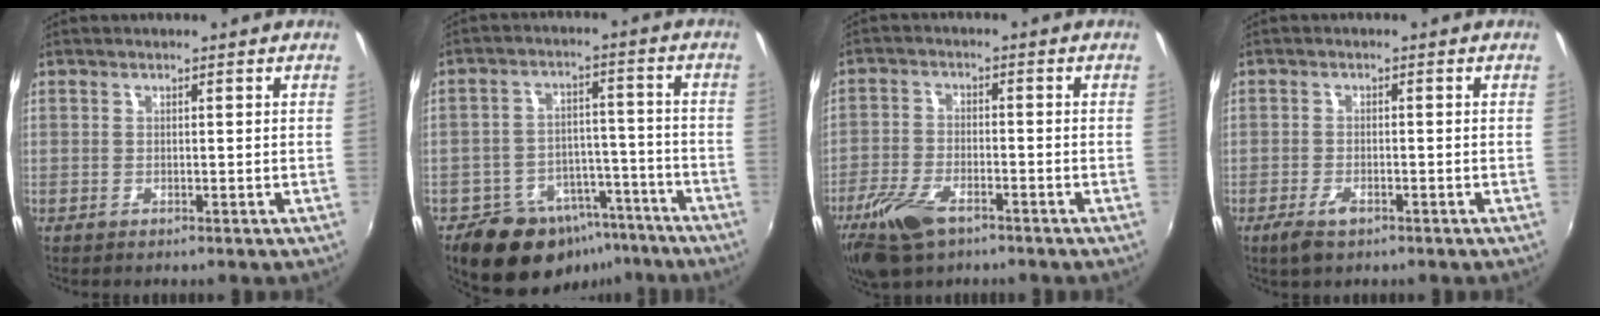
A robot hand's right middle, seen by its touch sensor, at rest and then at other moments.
{"total": 14.0, "force": [-9.8, 8.6, 5.2], "torque": [-0.104, 0.030, -0.122]}
{"total": 9.4, "force": [-6.0, 4.3, 5.8], "torque": [-0.144, -0.018, -0.117]}
{"total": 3.6, "force": [-2.3, 1.5, 2.3], "torque": [-0.055, -0.007, -0.044]}